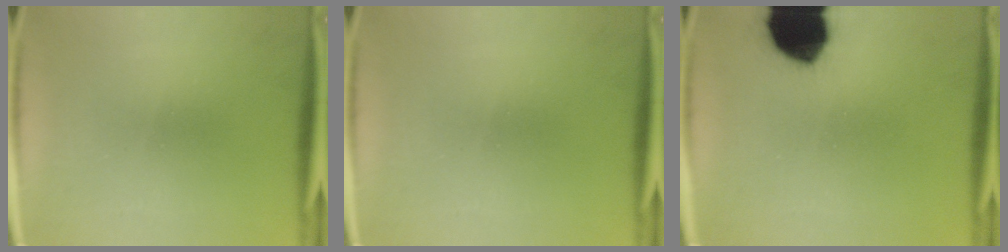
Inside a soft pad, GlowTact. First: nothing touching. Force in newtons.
{"total": 0.0}
{"total": 17.9}